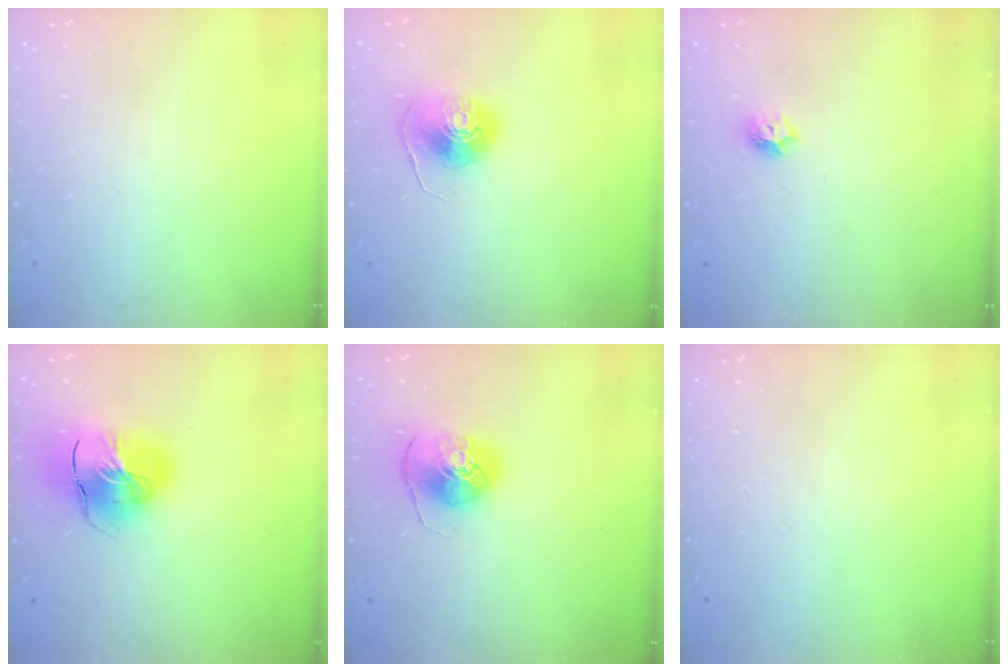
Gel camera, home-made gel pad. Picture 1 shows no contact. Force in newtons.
{"total": 9.1, "press": 9.1, "slide": 0.4}
{"total": 6.5, "press": 6.5, "slide": 0.7}
{"total": 16.2, "press": 16.0, "slide": 2.3}
{"total": 9.2, "press": 9.1, "slide": 1.0}
{"total": 0.0}